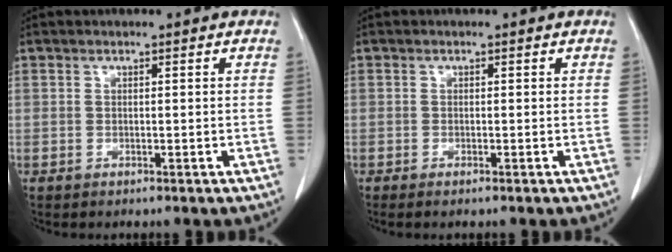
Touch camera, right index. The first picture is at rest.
{"total": 0.8, "force": [-0.6, 0.0, 0.5], "torque": [-0.011, -0.002, -0.010]}